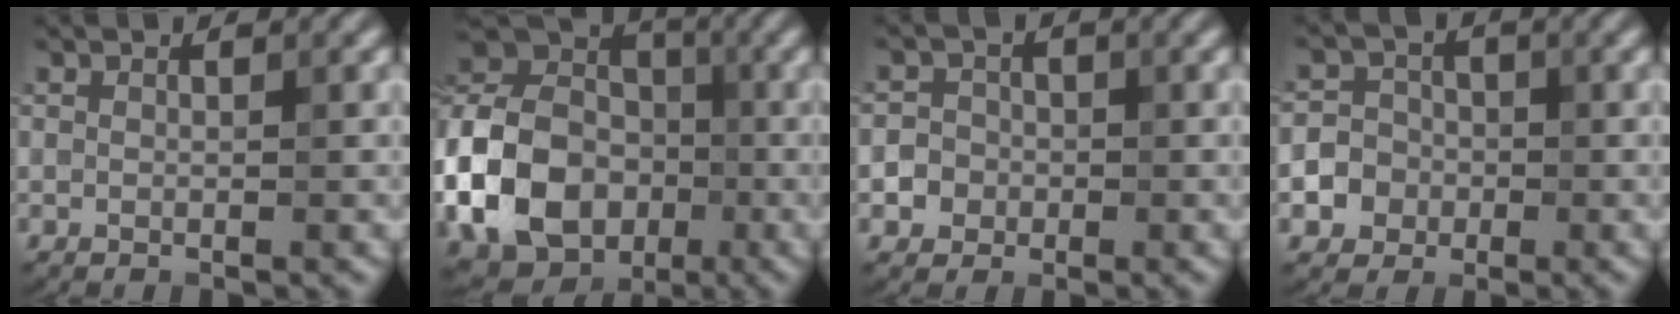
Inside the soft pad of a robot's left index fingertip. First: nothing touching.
{"total": 12.6, "force": [-3.6, 9.8, 7.1], "torque": [-0.156, -0.002, -0.068]}
{"total": 4.5, "force": [-1.2, 4.2, 0.9], "torque": [0.012, 0.017, -0.043]}
{"total": 5.9, "force": [-1.9, 5.5, 1.0], "torque": [-0.004, 0.012, -0.059]}